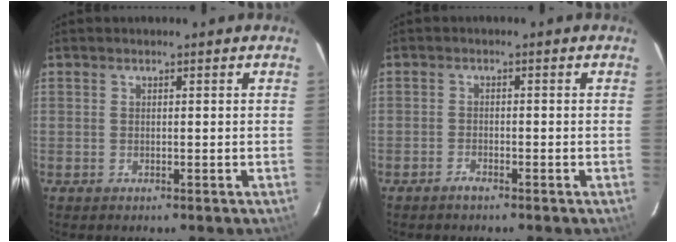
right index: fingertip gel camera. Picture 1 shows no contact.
{"total": 1.5, "force": [-1.4, 0.5, 0.5], "torque": [-0.015, 0.002, -0.028]}